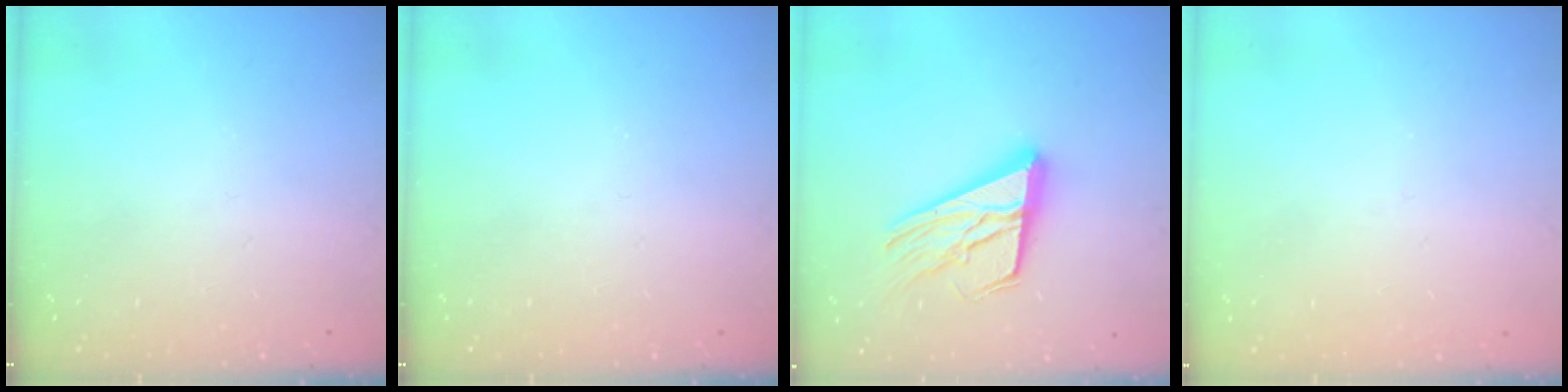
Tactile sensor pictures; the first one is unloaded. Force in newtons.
{"total": 0.0}
{"total": 18.0, "press": 17.9, "slide": 1.8}
{"total": 2.7, "press": 2.7, "slide": 0.3}